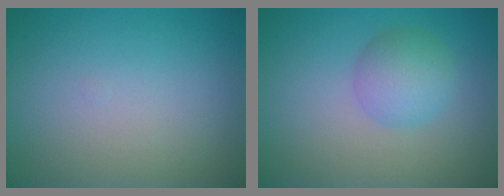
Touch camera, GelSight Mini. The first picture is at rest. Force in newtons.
{"total": 3.2, "press": 3.2, "slide": 0.1}